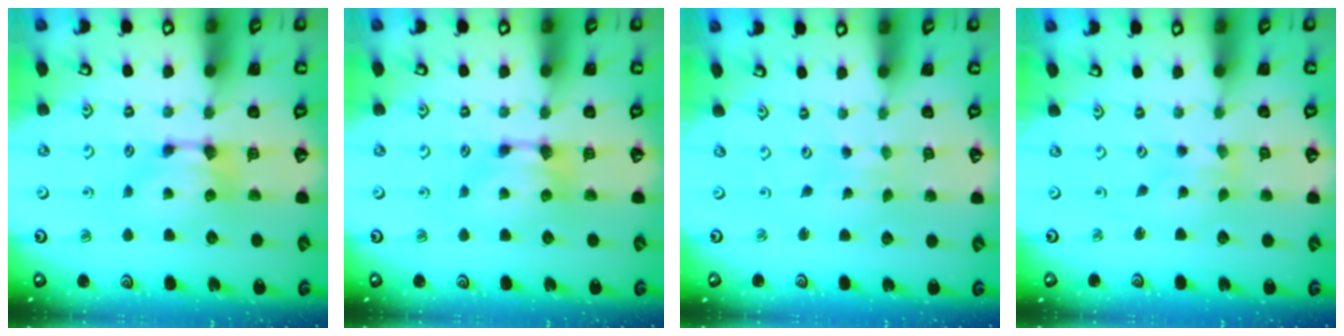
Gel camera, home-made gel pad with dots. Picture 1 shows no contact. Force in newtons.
{"total": 0.0}
{"total": 5.3, "press": 5.3, "slide": 0.2}
{"total": 2.8, "press": 2.7, "slide": 0.9}